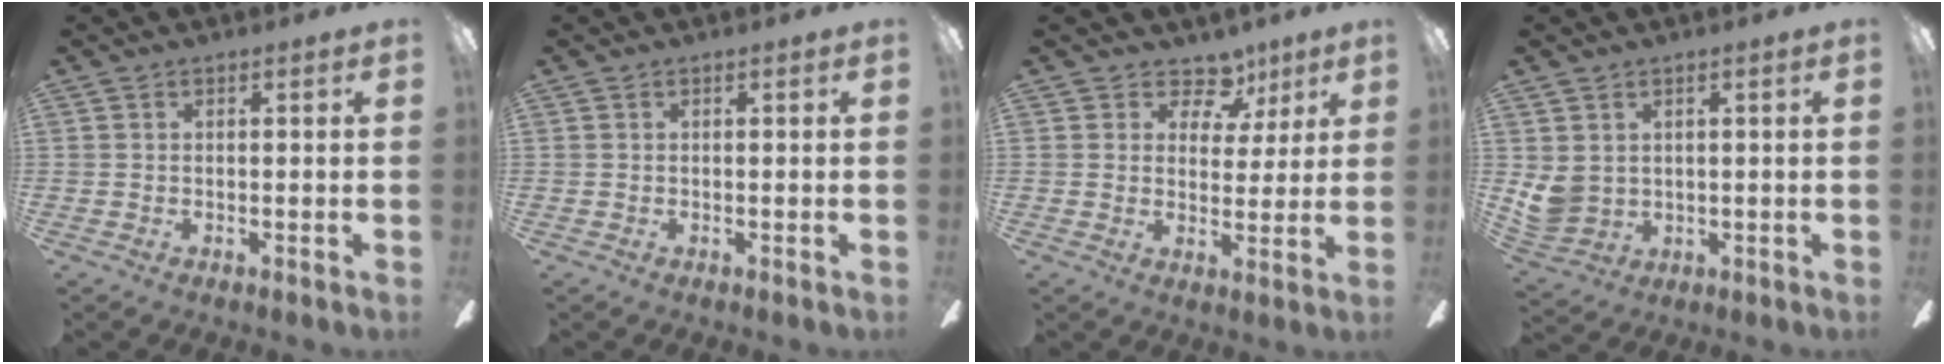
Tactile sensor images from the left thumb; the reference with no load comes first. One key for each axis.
{"total": 0.0}
{"total": 8.5, "fx": 5.4, "fy": 5.6, "fz": 3.5, "tx": -0.041, "ty": -0.033, "tz": 0.096}
{"total": 5.7, "fx": 2.3, "fy": 4.7, "fz": 2.2, "tx": -0.057, "ty": -0.008, "tz": 0.046}